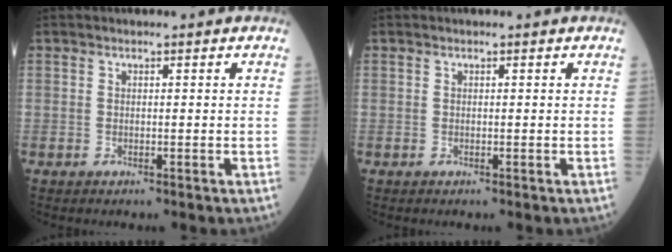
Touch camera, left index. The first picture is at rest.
{"total": 0.0}